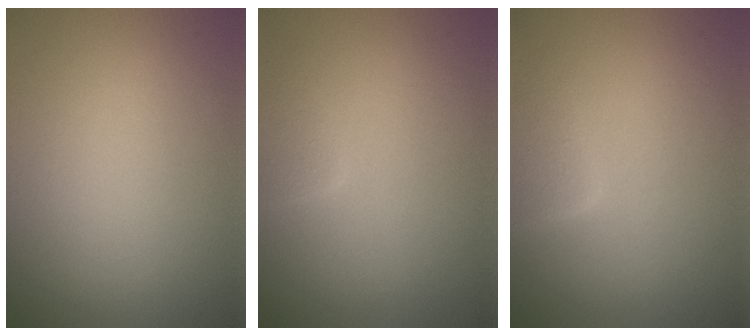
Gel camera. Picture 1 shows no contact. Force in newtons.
{"total": 1.6, "press": 1.6, "slide": 0.0}
{"total": 3.1, "press": 3.1, "slide": 0.4}